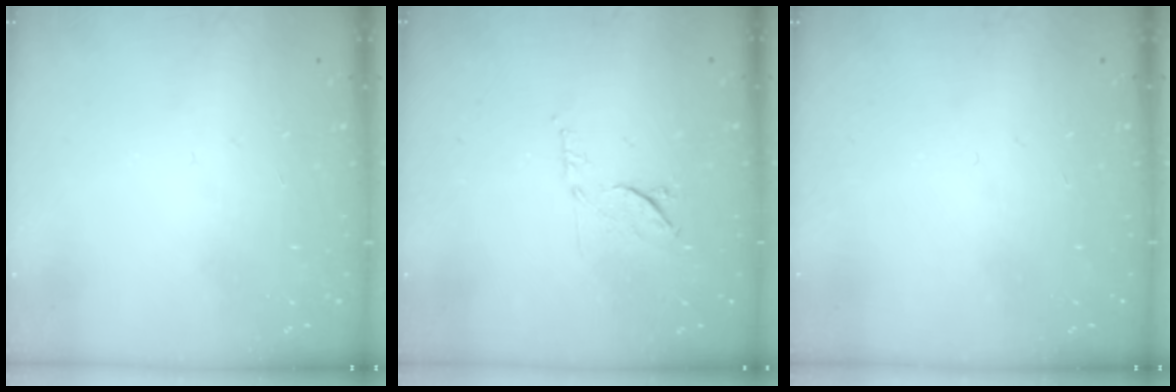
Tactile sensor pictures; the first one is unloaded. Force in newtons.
{"total": 7.8, "press": 7.8, "slide": 0.9}
{"total": 0.0}